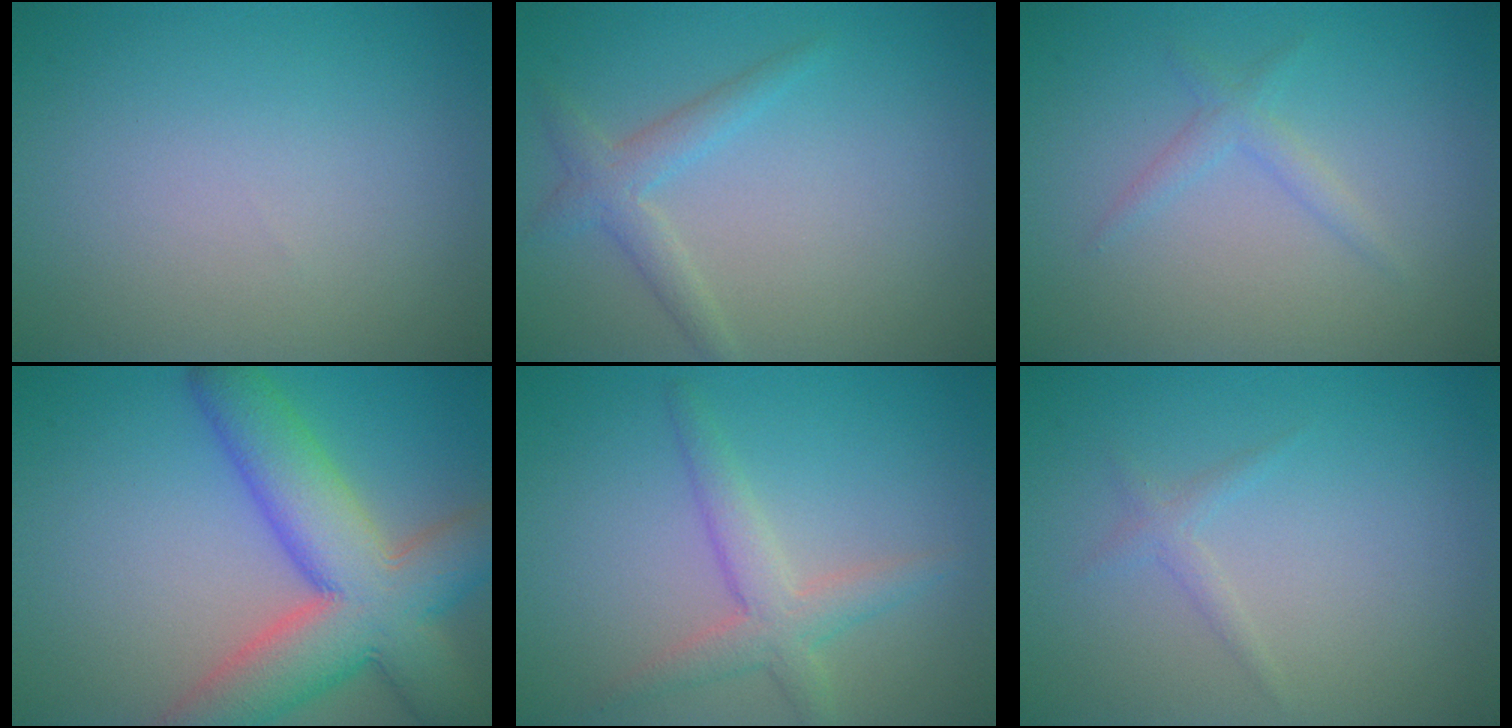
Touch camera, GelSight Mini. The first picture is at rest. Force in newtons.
{"total": 3.3, "press": 3.3, "slide": 0.2}
{"total": 1.4, "press": 1.4, "slide": 0.0}
{"total": 9.4, "press": 9.4, "slide": 0.7}
{"total": 3.1, "press": 3.1, "slide": 0.3}
{"total": 1.0, "press": 1.0, "slide": 0.1}